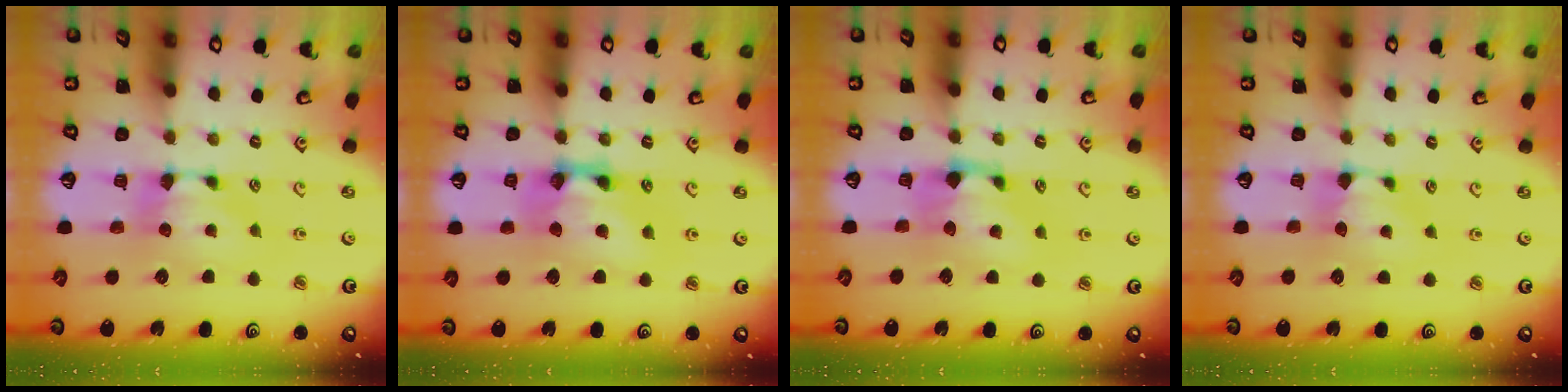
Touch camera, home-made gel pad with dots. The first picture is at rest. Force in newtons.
{"total": 6.5, "press": 6.5, "slide": 0.3}
{"total": 1.4, "press": 0.4, "slide": 1.3}
{"total": 0.8, "press": 0.5, "slide": 0.6}